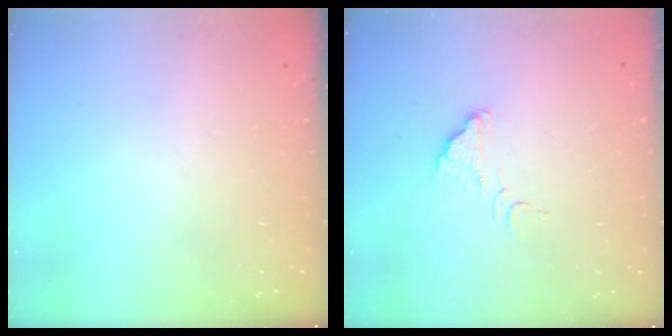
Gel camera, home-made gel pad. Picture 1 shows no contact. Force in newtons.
{"total": 2.7, "press": 2.7, "slide": 0.2}